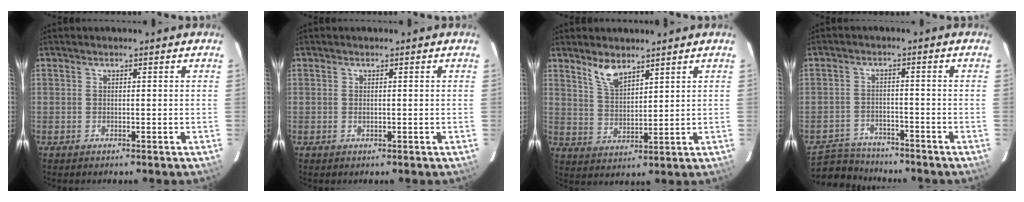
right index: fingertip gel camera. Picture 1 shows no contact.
{"total": 0.6, "force": [0.1, 0.3, 0.4], "torque": [-0.008, 0.002, 0.002]}
{"total": 5.9, "force": [4.4, 2.3, 3.2], "torque": [-0.057, 0.001, 0.091]}
{"total": 8.6, "force": [-7.8, 3.5, 1.1], "torque": [-0.040, 0.016, -0.124]}